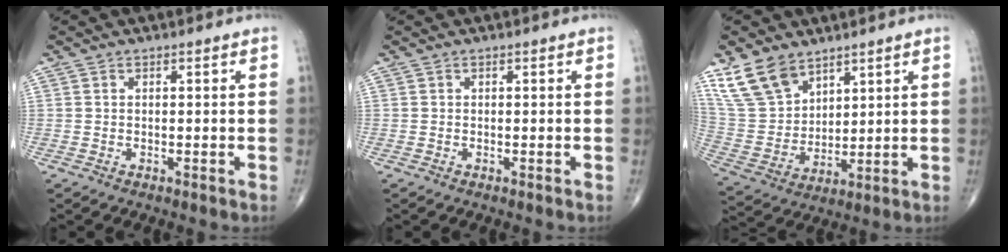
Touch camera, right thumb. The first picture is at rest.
{"total": 0.0}
{"total": 12.0, "force": [8.3, 7.0, 5.2], "torque": [-0.090, -0.033, 0.182]}